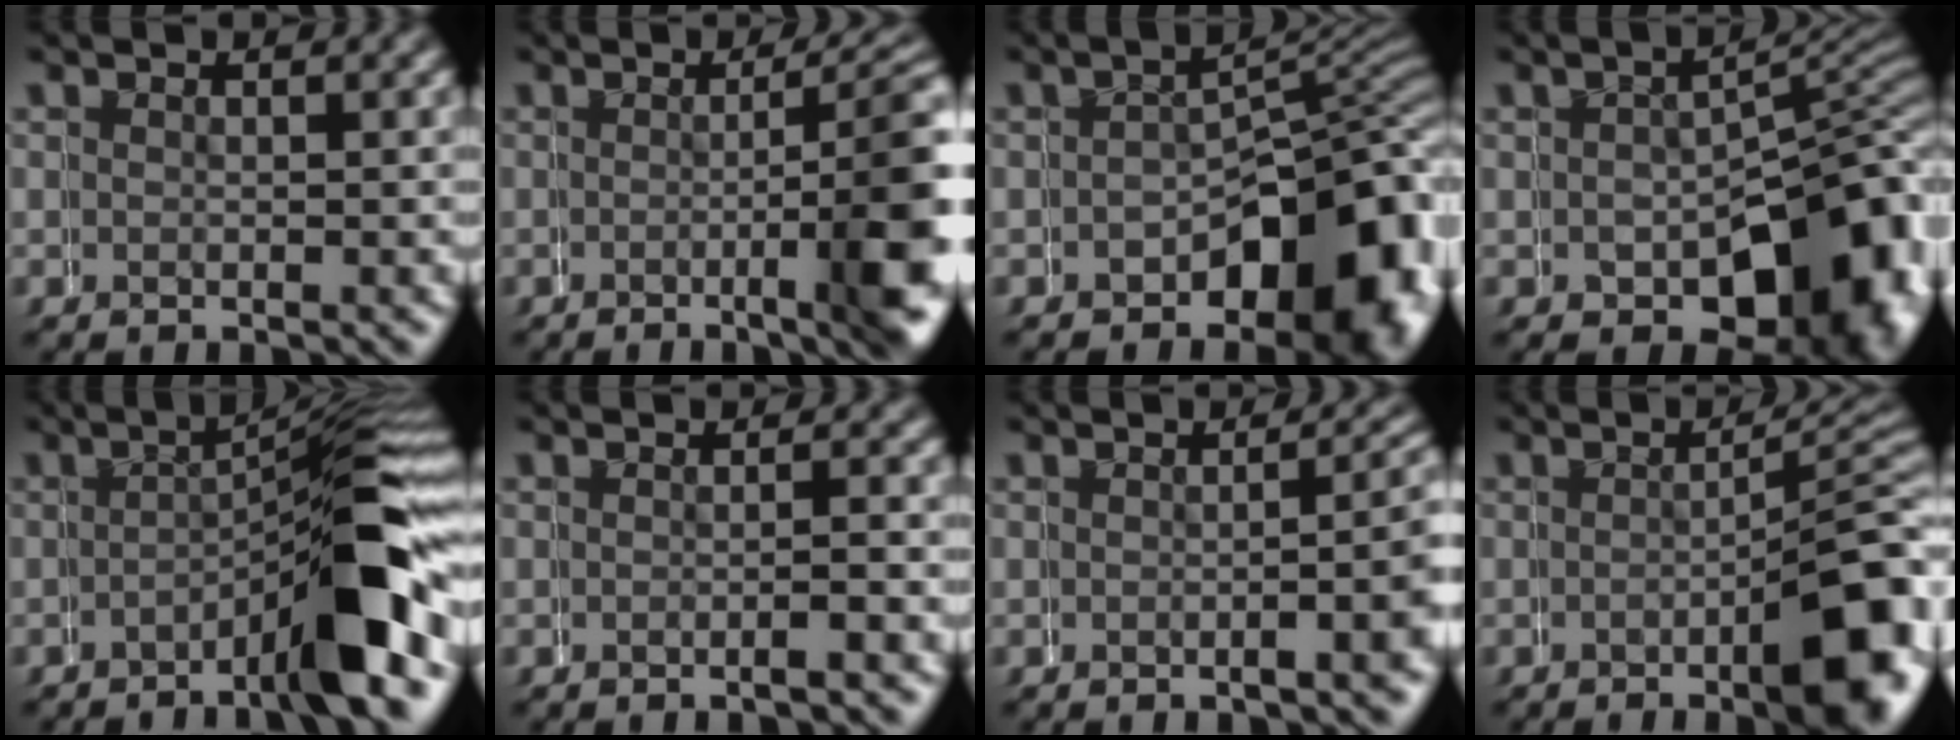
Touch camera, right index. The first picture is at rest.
{"total": 7.3, "force": [-1.7, 1.2, 7.0], "torque": [-0.066, -0.001, -0.023]}
{"total": 10.0, "force": [-4.3, 5.5, 7.2], "torque": [-0.082, 0.001, -0.056]}
{"total": 13.0, "force": [-4.3, 8.0, 9.3], "torque": [-0.122, -0.025, -0.046]}
{"total": 9.5, "force": [-3.4, 1.7, 8.7], "torque": [-0.120, 0.008, -0.048]}
{"total": 1.0, "force": [-0.2, -1.0, 0.0], "torque": [0.012, 0.009, -0.007]}
{"total": 3.0, "force": [-0.1, 0.2, 3.0], "torque": [-0.016, 0.005, -0.001]}
{"total": 8.5, "force": [-3.9, 2.1, 7.3], "torque": [-0.063, 0.010, -0.057]}